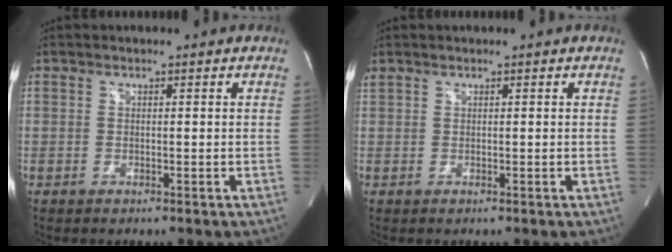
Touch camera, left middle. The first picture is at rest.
{"total": 0.5, "force": [0.5, 0.0, 0.1], "torque": [-0.018, 0.014, 0.018]}